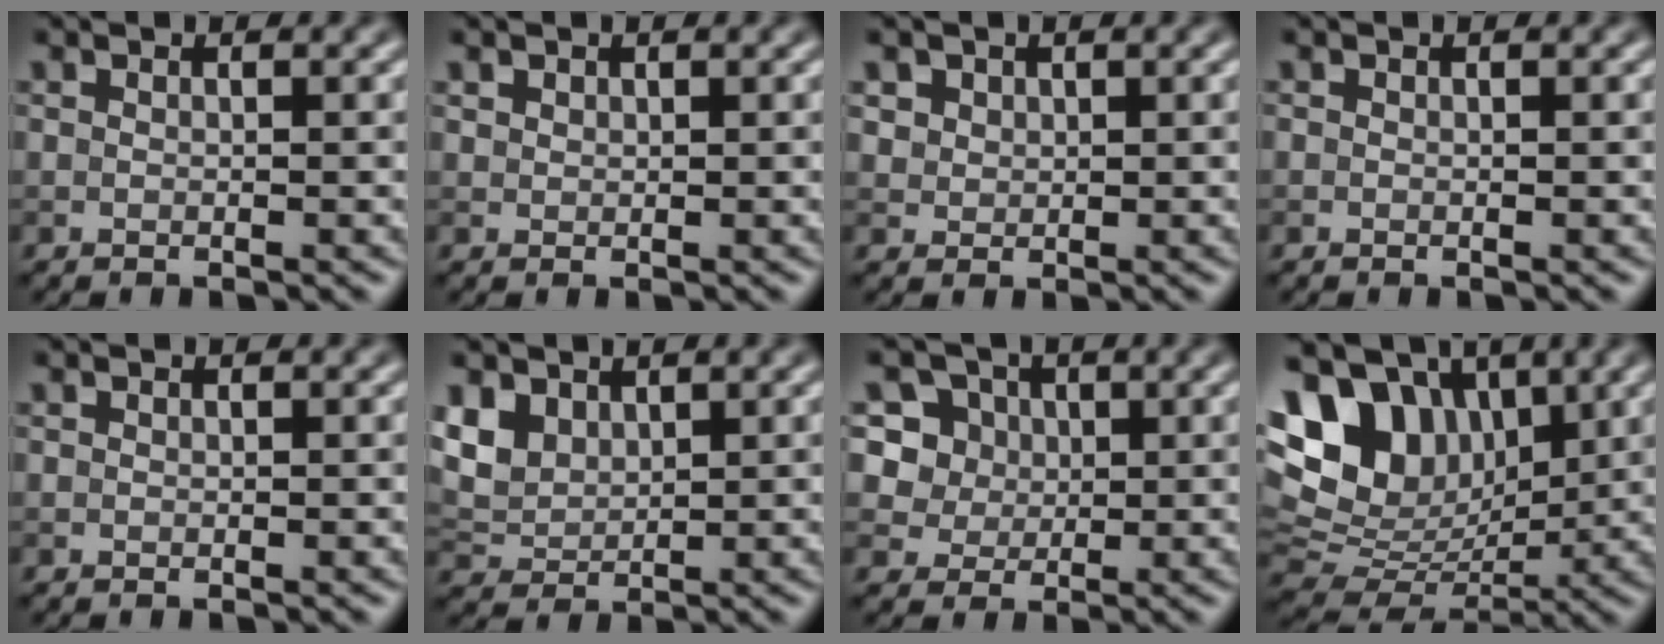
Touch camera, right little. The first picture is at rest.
{"total": 0.8, "force": [0.5, 0.5, 0.1], "torque": [0.001, -0.001, 0.012]}
{"total": 2.5, "force": [1.4, 1.9, 0.9], "torque": [-0.032, 0.001, 0.040]}
{"total": 0.0}
{"total": 0.0}
{"total": 4.0, "force": [2.2, 2.7, 2.0], "torque": [-0.058, 0.003, 0.044]}
{"total": 8.3, "force": [3.5, 6.8, 3.2], "torque": [-0.070, 0.018, 0.048]}
{"total": 11.8, "force": [5.2, 7.9, 7.1], "torque": [-0.144, 0.030, 0.093]}